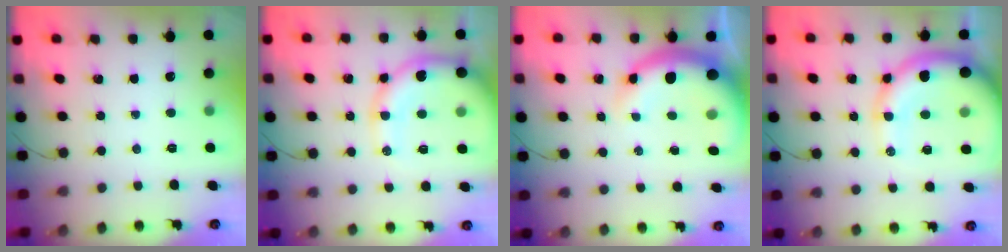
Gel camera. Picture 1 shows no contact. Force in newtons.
{"total": 12.5, "press": 12.0, "slide": 3.3}
{"total": 9.2, "press": 8.8, "slide": 2.9}
{"total": 16.5, "press": 16.2, "slide": 3.6}